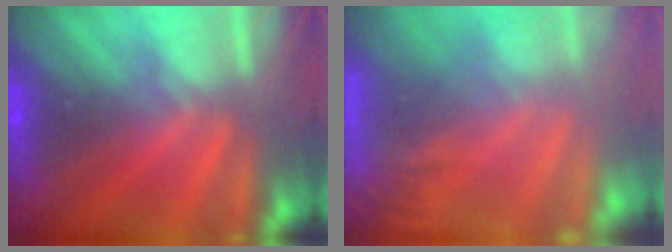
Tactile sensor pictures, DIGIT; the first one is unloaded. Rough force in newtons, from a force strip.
{"total": 5.8}